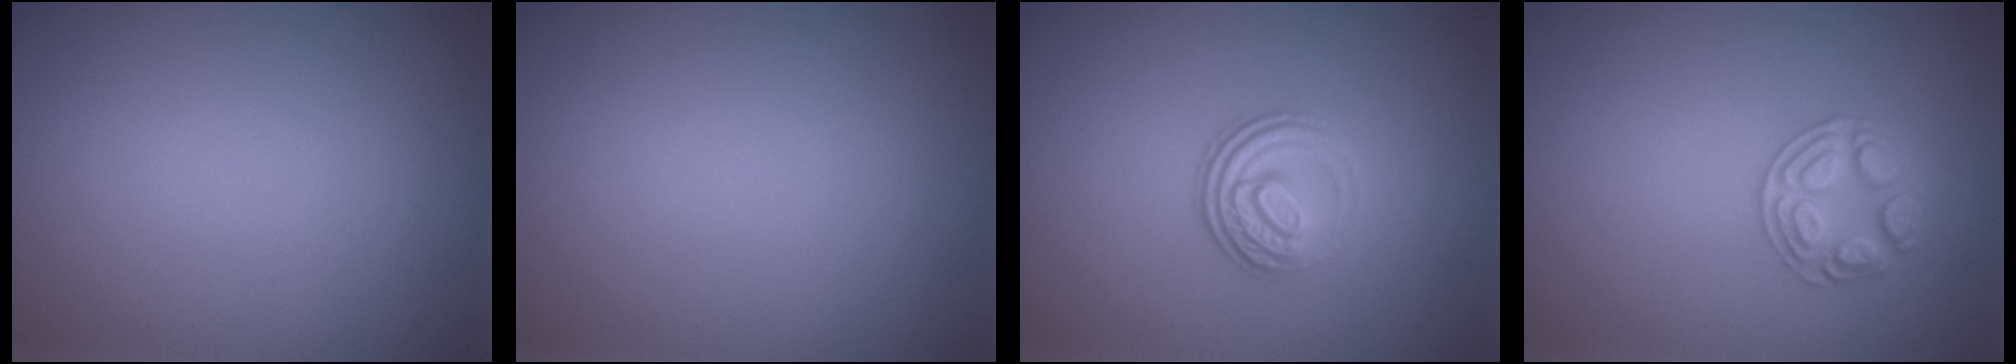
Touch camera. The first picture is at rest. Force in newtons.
{"total": 0.0}
{"total": 3.6, "press": 2.5, "slide": 2.6}
{"total": 2.7, "press": 2.7, "slide": 0.3}